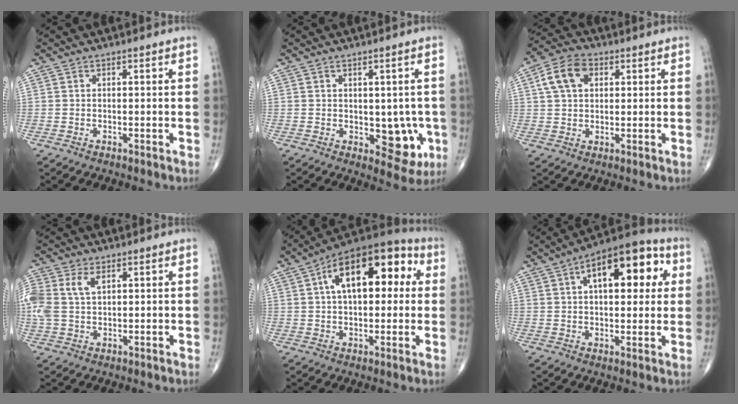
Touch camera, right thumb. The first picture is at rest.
{"total": 7.1, "force": [-1.2, 4.4, 5.4], "torque": [-0.026, -0.007, -0.006]}
{"total": 8.3, "force": [2.5, 5.7, 5.6], "torque": [-0.098, 0.012, 0.039]}
{"total": 8.6, "force": [2.5, 5.2, 6.4], "torque": [-0.168, 0.012, 0.052]}
{"total": 19.4, "force": [4.8, 10.2, 15.9], "torque": [-0.210, 0.033, 0.062]}
{"total": 16.9, "force": [5.0, 8.3, 13.9], "torque": [-0.161, 0.022, 0.065]}